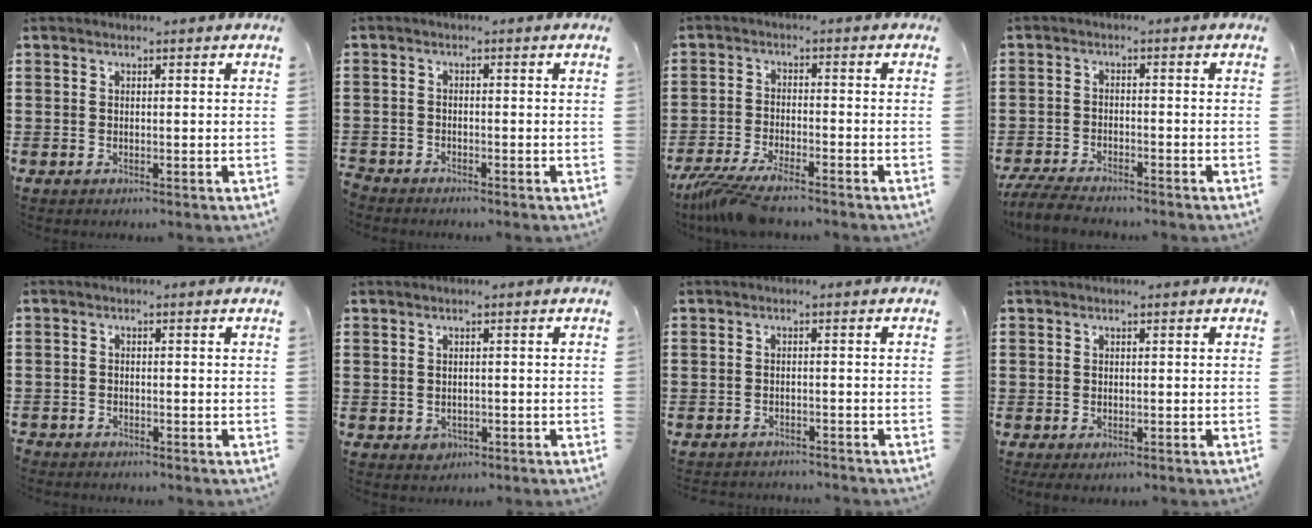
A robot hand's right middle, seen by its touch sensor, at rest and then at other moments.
{"total": 1.8, "force": [-1.8, 0.3, -0.2], "torque": [-0.002, 0.001, -0.038]}
{"total": 5.8, "force": [-5.0, 0.5, 2.9], "torque": [-0.080, -0.017, -0.103]}
{"total": 4.5, "force": [-4.3, 0.6, 1.2], "torque": [-0.032, -0.002, -0.087]}
{"total": 1.4, "force": [-1.4, 0.3, -0.2], "torque": [-0.001, 0.001, -0.029]}
{"total": 0.9, "force": [-0.1, 0.9, 0.3], "torque": [-0.002, 0.001, -0.006]}
{"total": 1.7, "force": [-1.7, 0.1, -0.2], "torque": [-0.004, 0.000, -0.038]}
{"total": 0.6, "force": [-0.3, 0.4, 0.1], "torque": [-0.004, -0.001, -0.006]}